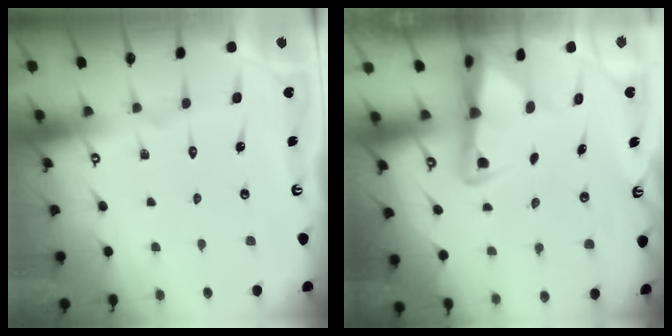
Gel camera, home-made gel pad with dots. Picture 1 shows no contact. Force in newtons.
{"total": 2.5, "press": 2.5, "slide": 0.4}